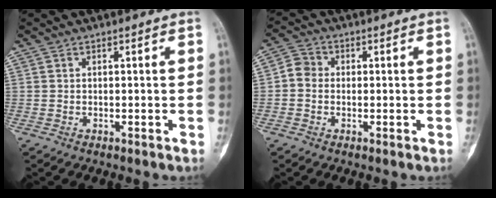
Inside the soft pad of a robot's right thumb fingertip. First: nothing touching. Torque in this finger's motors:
{"motor_torque": [0.17, 0.38, 0.18, -0.27, 0.04]}